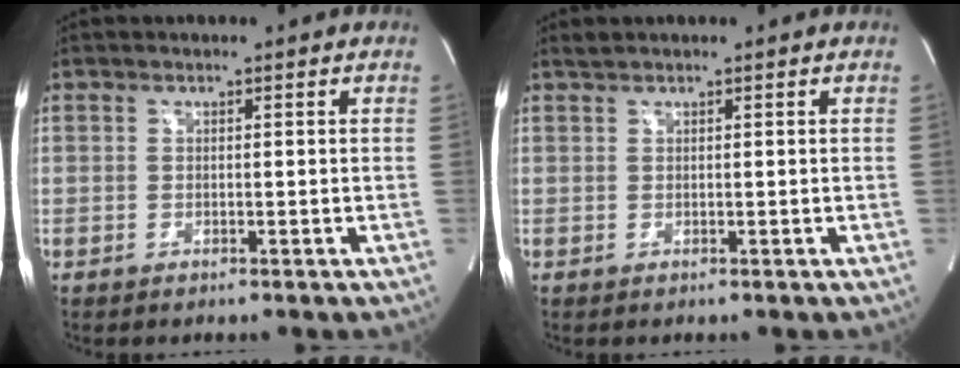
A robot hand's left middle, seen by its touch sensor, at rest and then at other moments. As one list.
[{"total": 0.7, "force": [0.7, -0.1, 0.1], "torque": [-0.011, 0.007, 0.019]}]